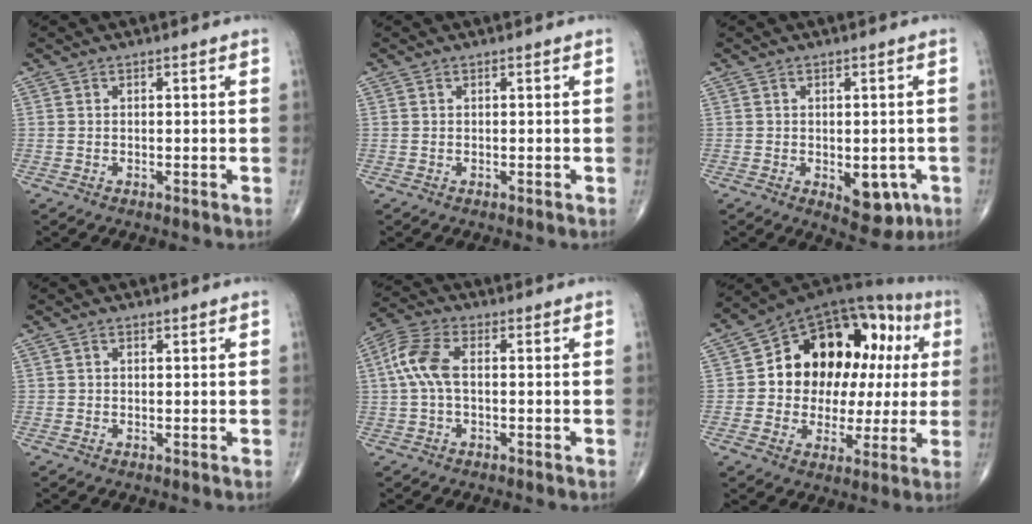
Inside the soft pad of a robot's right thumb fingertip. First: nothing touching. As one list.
[{"total": 0.0}, {"total": 7.1, "force": [-2.2, 4.0, 5.4], "torque": [-0.041, -0.002, -0.017]}, {"total": 0.7, "force": [0.4, 0.5, 0.3], "torque": [0.000, -0.001, 0.005]}, {"total": 7.5, "force": [0.5, 3.7, 6.4], "torque": [-0.157, 0.021, 0.005]}, {"total": 22.6, "force": [3.4, 15.7, 15.9], "torque": [-0.173, 0.045, 0.057]}]